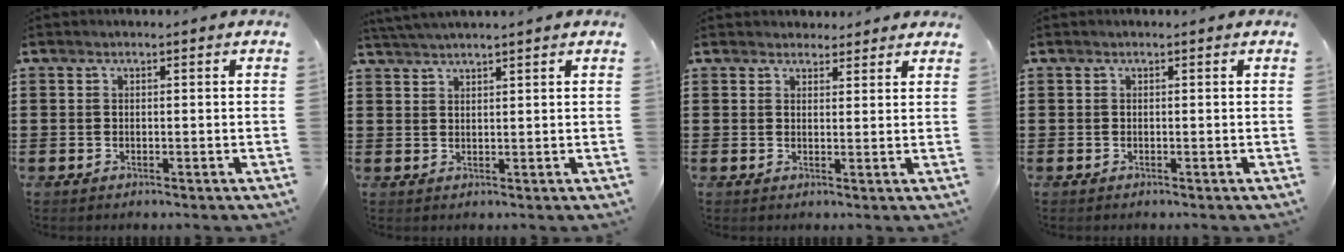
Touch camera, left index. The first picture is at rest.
{"total": 2.0, "force": [1.9, -0.6, 0.4], "torque": [-0.010, 0.000, 0.038]}
{"total": 2.3, "force": [2.1, 0.7, 0.0], "torque": [-0.005, 0.001, 0.042]}
{"total": 0.0}